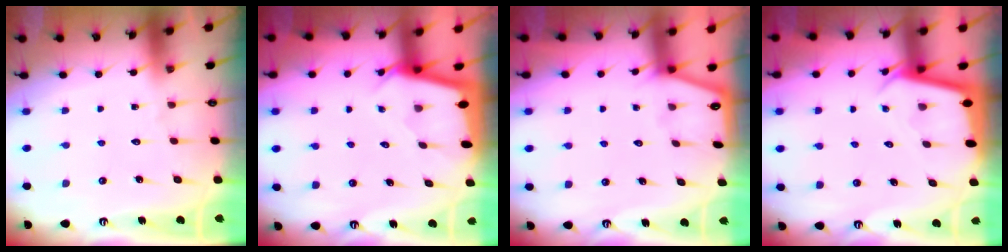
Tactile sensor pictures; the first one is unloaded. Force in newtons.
{"total": 2.3, "press": 2.3, "slide": 0.1}
{"total": 1.2, "press": 1.1, "slide": 0.1}
{"total": 2.4, "press": 2.4, "slide": 0.1}